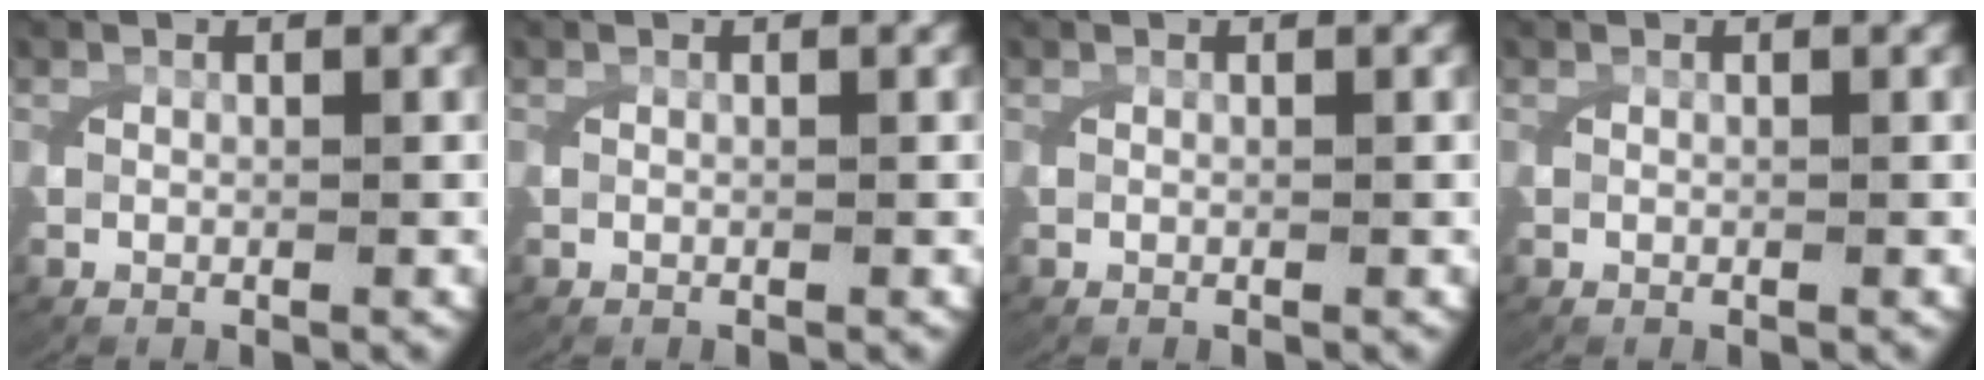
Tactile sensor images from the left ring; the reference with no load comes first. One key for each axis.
{"total": 0.0}
{"total": 0.0}
{"total": 0.0}